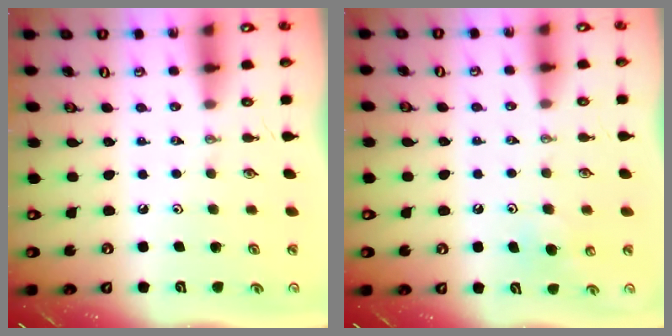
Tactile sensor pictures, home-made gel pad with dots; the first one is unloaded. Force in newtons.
{"total": 5.8, "press": 5.7, "slide": 1.0}